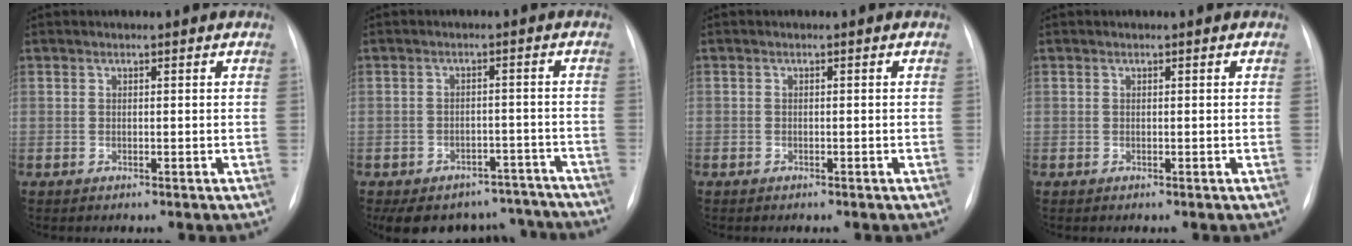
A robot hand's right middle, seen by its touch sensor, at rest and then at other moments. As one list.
[{"total": 15.1, "force": [-13.0, 7.1, 3.2], "torque": [-0.052, 0.023, -0.152]}, {"total": 0.5, "force": [-0.4, 0.4, 0.1], "torque": [-0.004, 0.002, -0.006]}, {"total": 0.0}]